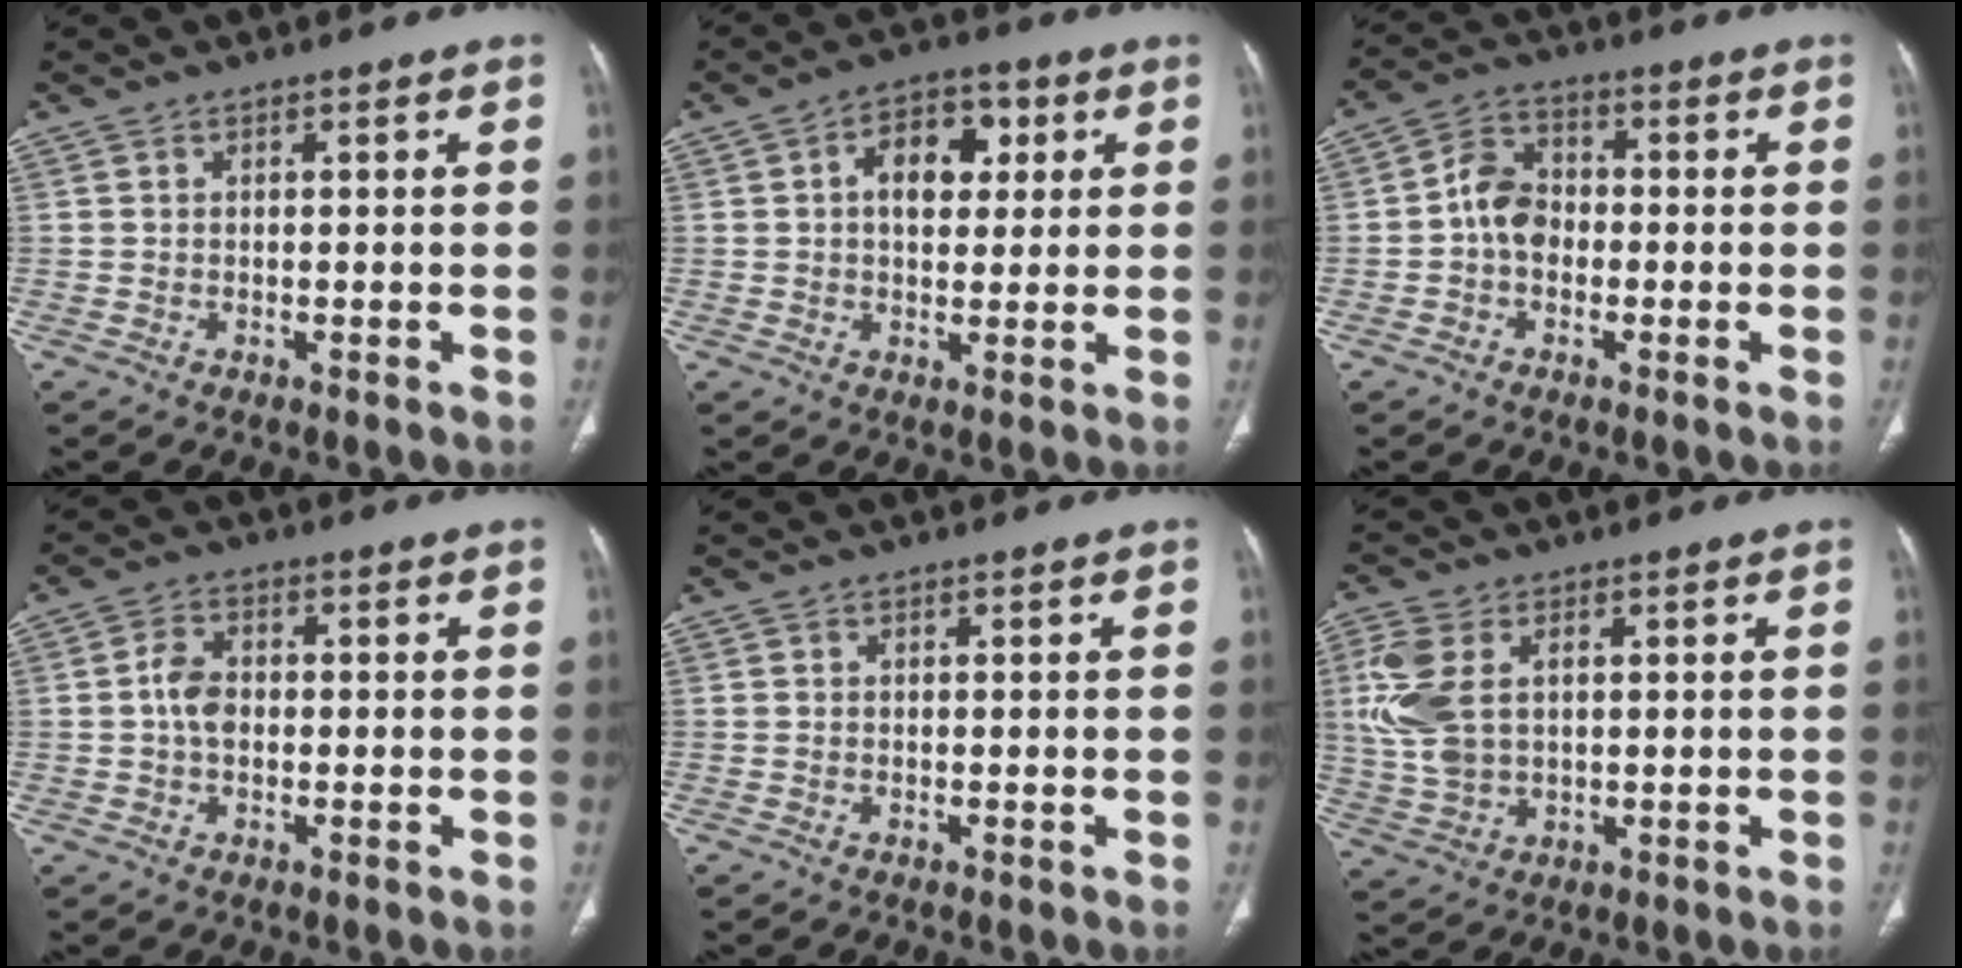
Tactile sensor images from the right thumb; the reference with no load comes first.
{"total": 9.0, "force": [2.3, 5.9, 6.4], "torque": [-0.067, 0.008, 0.030]}
{"total": 6.6, "force": [-1.0, 5.1, 4.1], "torque": [-0.056, 0.023, -0.032]}
{"total": 4.3, "force": [-0.3, 3.0, 3.2], "torque": [-0.058, 0.010, -0.011]}
{"total": 0.0}
{"total": 10.3, "force": [2.0, 6.6, 7.6], "torque": [-0.180, 0.003, 0.046]}